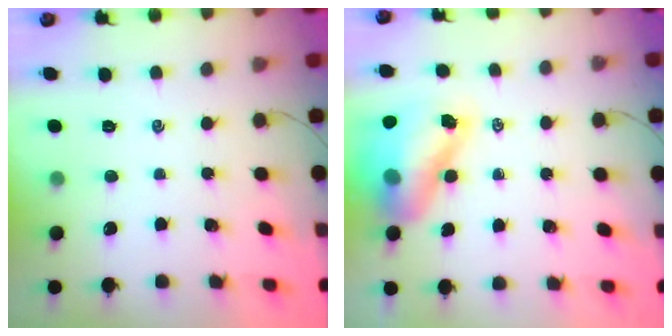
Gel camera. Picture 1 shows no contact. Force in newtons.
{"total": 11.7, "press": 11.2, "slide": 3.4}